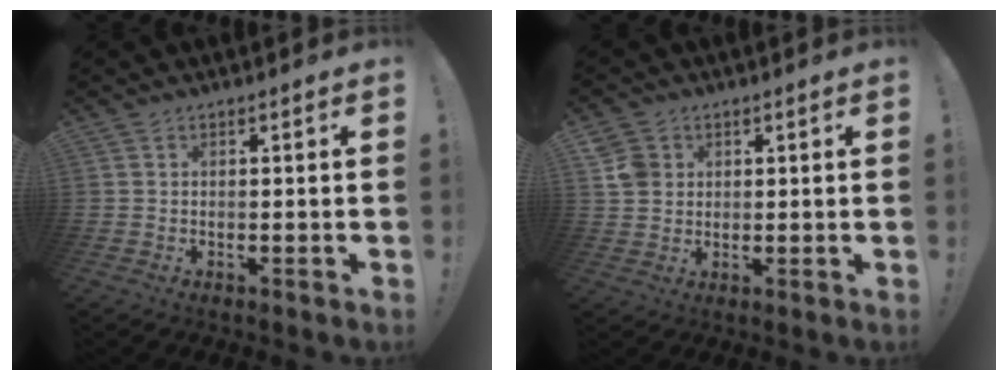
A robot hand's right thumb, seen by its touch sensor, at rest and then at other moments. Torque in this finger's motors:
{"motor_torque": [0.10, 0.11, 0.46, 0.06, 0.14]}